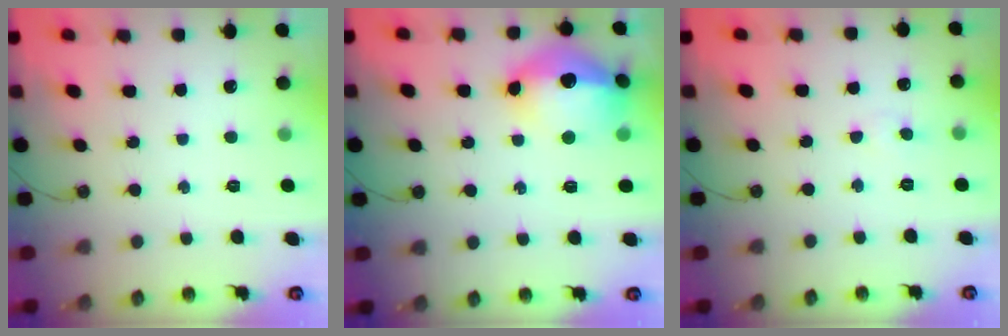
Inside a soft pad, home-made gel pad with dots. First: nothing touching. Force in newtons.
{"total": 20.5, "press": 18.0, "slide": 9.9}
{"total": 3.5, "press": 3.4, "slide": 0.6}